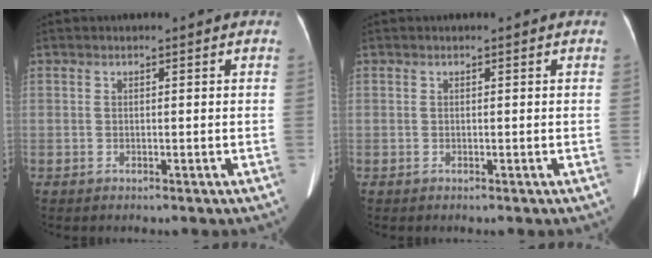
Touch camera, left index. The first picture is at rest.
{"total": 0.0}